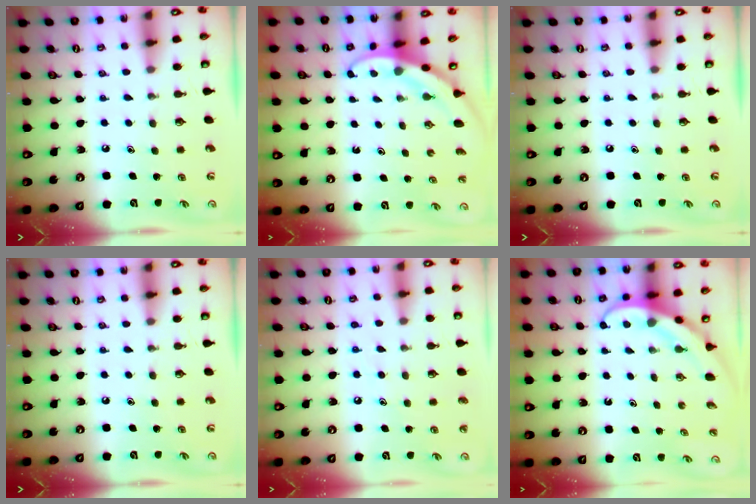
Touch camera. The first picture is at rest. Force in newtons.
{"total": 2.9, "press": 2.9, "slide": 0.1}
{"total": 0.0}
{"total": 0.0}
{"total": 6.9, "press": 6.9, "slide": 0.7}
{"total": 3.8, "press": 3.8, "slide": 0.4}